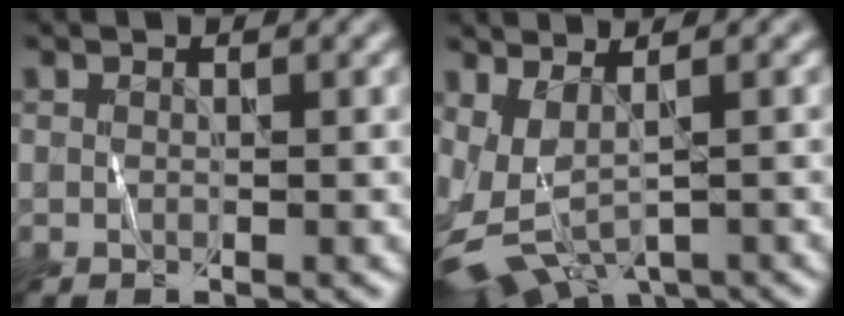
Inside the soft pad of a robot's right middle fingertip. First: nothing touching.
{"total": 4.8, "force": [-1.0, 2.0, 4.2], "torque": [-0.096, -0.018, -0.012]}